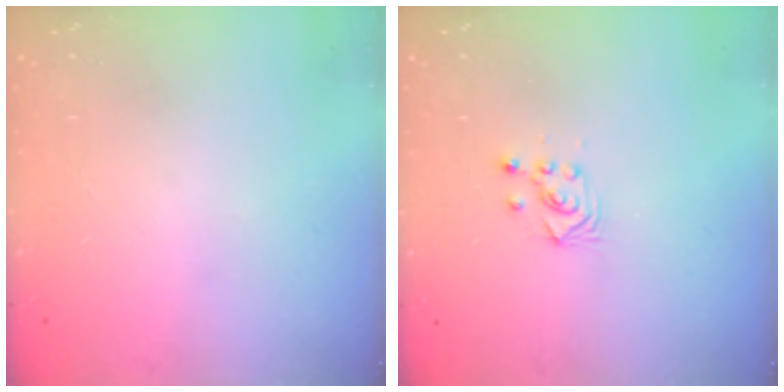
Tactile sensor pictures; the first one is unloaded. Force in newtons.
{"total": 2.6, "press": 2.6, "slide": 0.3}